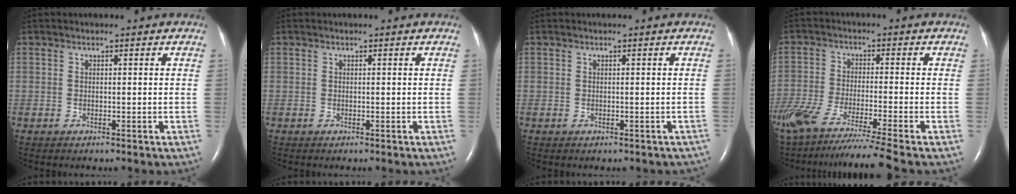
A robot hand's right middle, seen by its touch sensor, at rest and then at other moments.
{"total": 0.0}
{"total": 1.3, "force": [-0.9, 0.8, 0.5], "torque": [-0.004, 0.005, -0.004]}
{"total": 16.5, "force": [-13.4, -1.4, 9.6], "torque": [-0.184, -0.064, -0.229]}